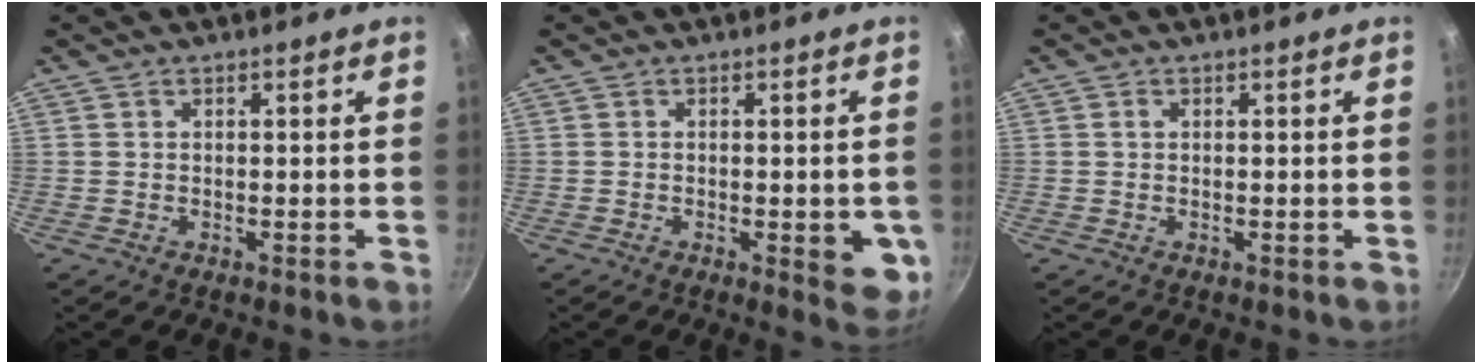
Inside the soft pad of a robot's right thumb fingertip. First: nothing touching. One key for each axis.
{"total": 6.4, "fx": -1.4, "fy": 2.7, "fz": 5.7, "tx": -0.052, "ty": -0.005, "tz": -0.016}
{"total": 0.7, "fx": 0.1, "fy": 0.5, "fz": 0.4, "tx": -0.008, "ty": 0.004, "tz": 0.002}